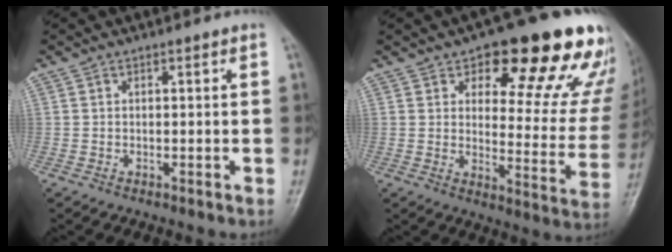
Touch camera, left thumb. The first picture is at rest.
{"total": 21.9, "force": [13.3, 8.3, 15.3], "torque": [-0.141, -0.066, 0.170]}